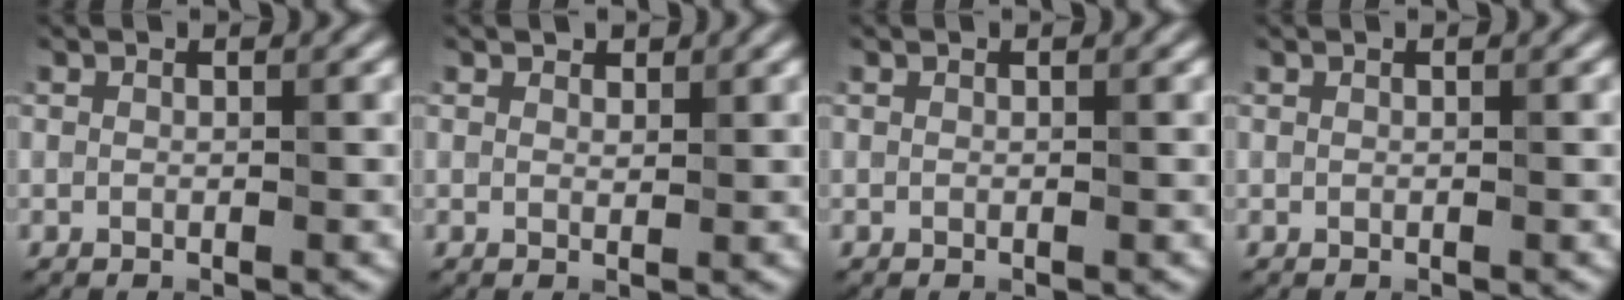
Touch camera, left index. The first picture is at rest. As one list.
[{"total": 0.8, "force": [0.7, 0.5, 0.2], "torque": [-0.002, -0.002, 0.010]}, {"total": 0.0}, {"total": 0.0}]